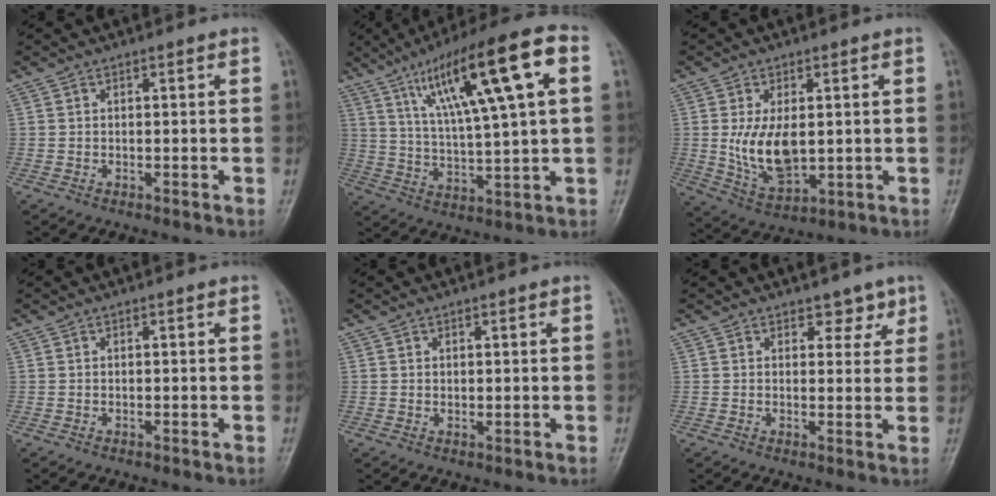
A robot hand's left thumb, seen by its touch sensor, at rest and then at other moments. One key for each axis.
{"total": 20.0, "fx": 7.6, "fy": 3.7, "fz": 18.2, "tx": -0.295, "ty": 0.006, "tz": 0.125}
{"total": 9.8, "fx": 0.5, "fy": 5.3, "fz": 8.2, "tx": -0.141, "ty": -0.013, "tz": 0.024}
{"total": 0.0}
{"total": 0.5, "fx": 0.3, "fy": 0.3, "fz": 0.4, "tx": -0.004, "ty": -0.004, "tz": 0.004}
{"total": 3.3, "fx": 2.3, "fy": 2.0, "fz": 1.2, "tx": 0.011, "ty": -0.013, "tz": 0.029}